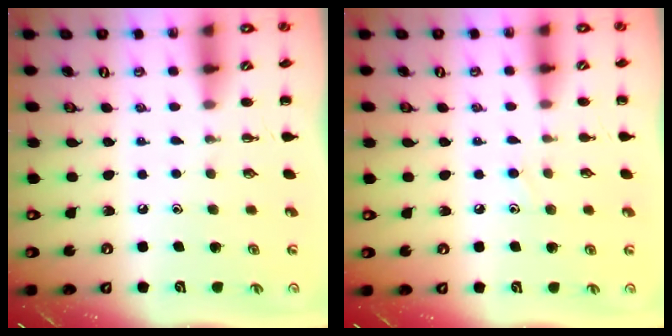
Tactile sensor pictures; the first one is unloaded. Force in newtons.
{"total": 5.7, "press": 5.3, "slide": 1.9}